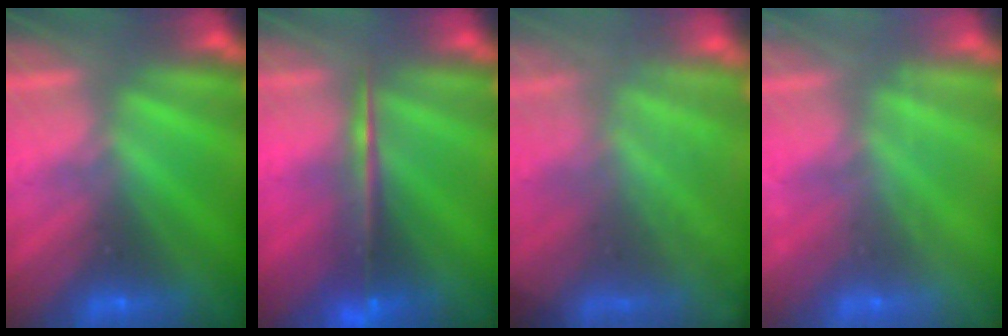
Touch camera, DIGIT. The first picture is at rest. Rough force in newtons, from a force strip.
{"total": 7.5}
{"total": 7.8}
{"total": 2.2}